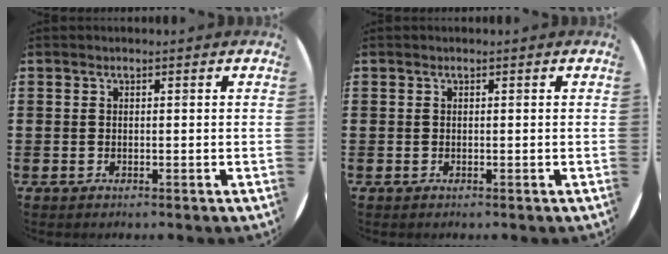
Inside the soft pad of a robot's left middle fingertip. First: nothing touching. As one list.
[{"total": 0.0}]